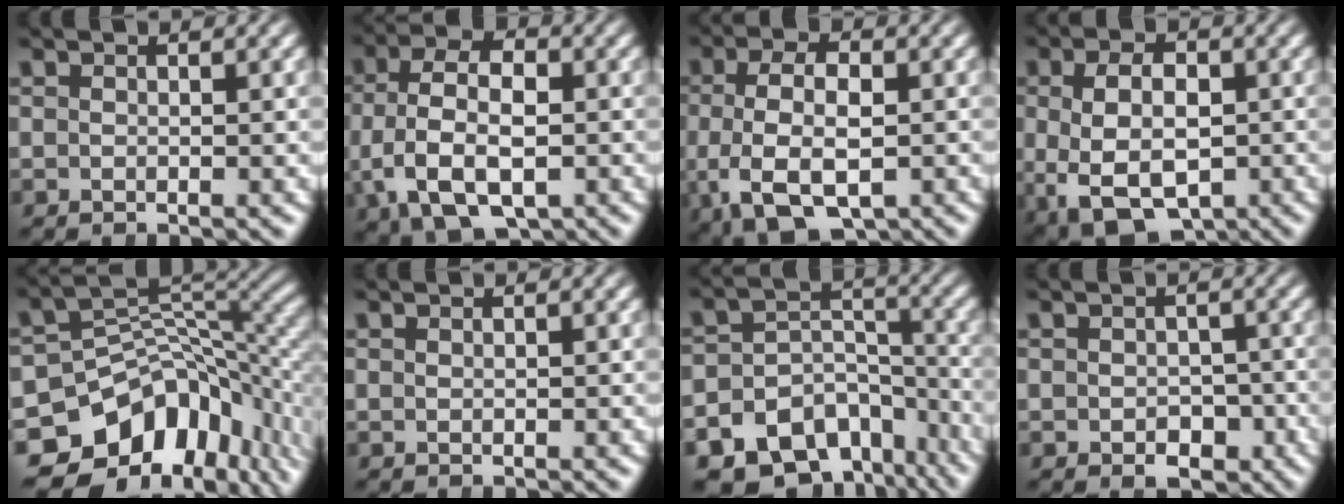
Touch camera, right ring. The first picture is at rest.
{"total": 9.3, "force": [-1.1, 6.5, 6.6], "torque": [-0.143, -0.025, -0.004]}
{"total": 8.5, "force": [-2.5, 5.4, 6.1], "torque": [-0.131, -0.031, -0.019]}
{"total": 9.0, "force": [-3.3, 6.2, 5.6], "torque": [-0.114, -0.043, -0.030]}
{"total": 15.6, "force": [-4.8, 11.3, 9.7], "torque": [-0.144, -0.030, -0.072]}
{"total": 0.6, "force": [0.3, -0.6, 0.0], "torque": [0.005, -0.004, 0.008]}
{"total": 13.6, "force": [-7.7, 9.7, 5.6], "torque": [-0.095, -0.039, -0.119]}
{"total": 2.8, "force": [-2.0, 1.6, 0.8], "torque": [0.010, -0.012, -0.027]}